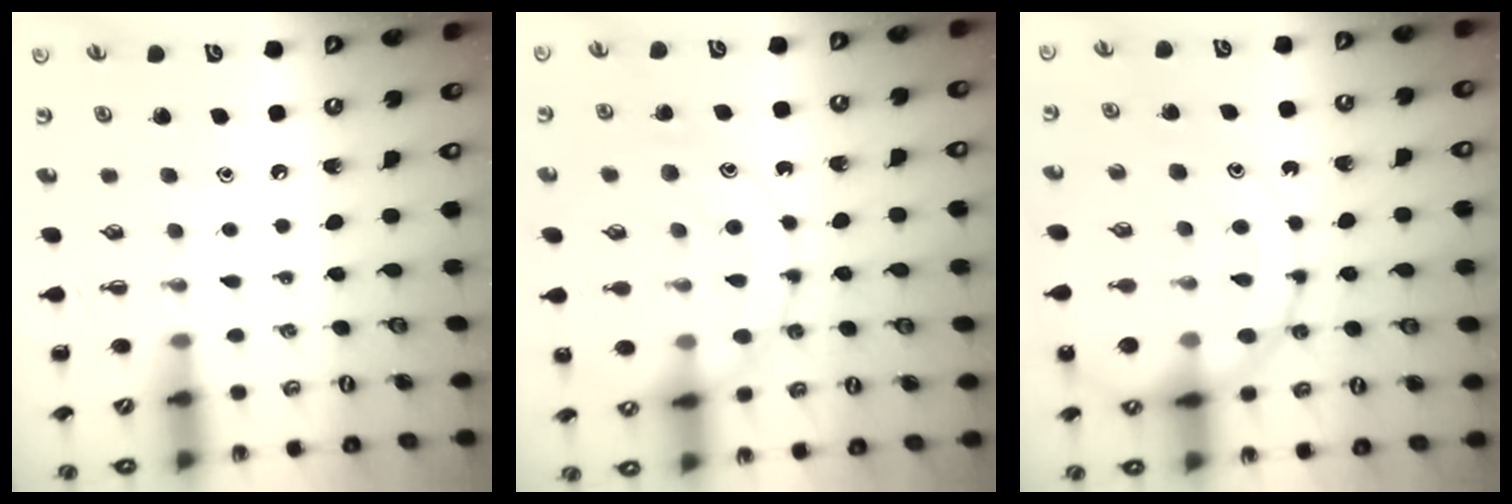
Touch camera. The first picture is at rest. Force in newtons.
{"total": 16.9, "press": 16.8, "slide": 0.7}
{"total": 17.9, "press": 17.5, "slide": 3.5}